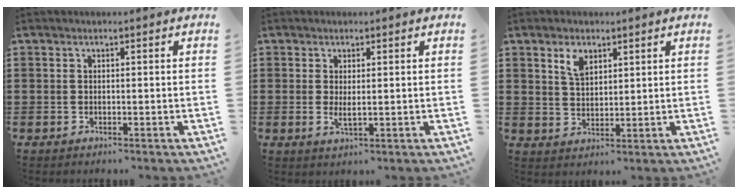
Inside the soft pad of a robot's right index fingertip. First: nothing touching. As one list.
[{"total": 2.0, "force": [0.5, 0.6, 1.8], "torque": [-0.035, 0.001, 0.008]}, {"total": 3.8, "force": [2.4, 2.0, 2.3], "torque": [-0.045, 0.003, 0.041]}]